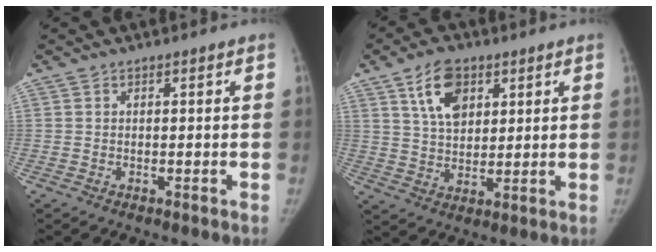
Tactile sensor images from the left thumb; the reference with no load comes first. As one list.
[{"total": 9.1, "force": [4.4, 5.5, 5.7], "torque": [-0.077, -0.020, 0.082]}]